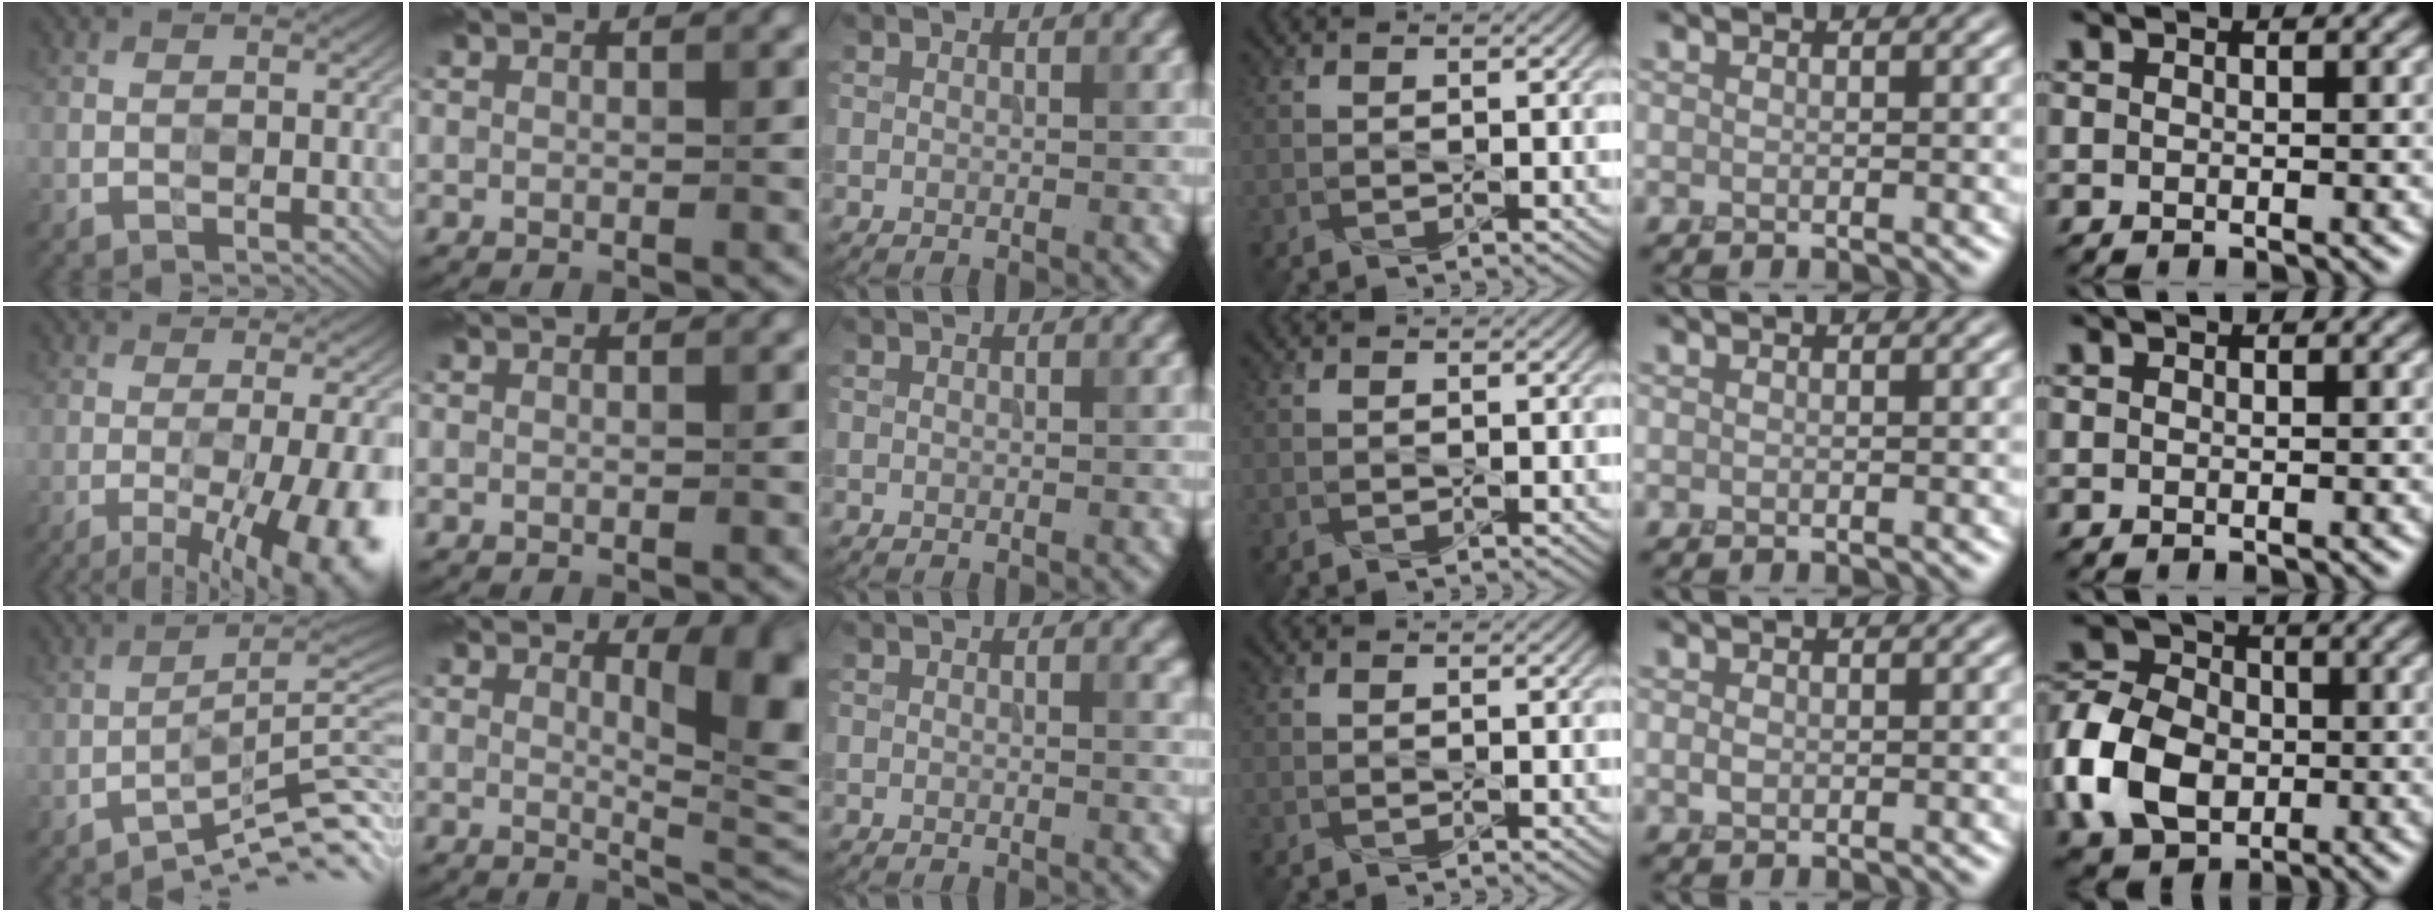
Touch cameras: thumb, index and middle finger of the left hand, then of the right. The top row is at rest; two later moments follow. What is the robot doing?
{"motion": "press", "object": "syringe"}